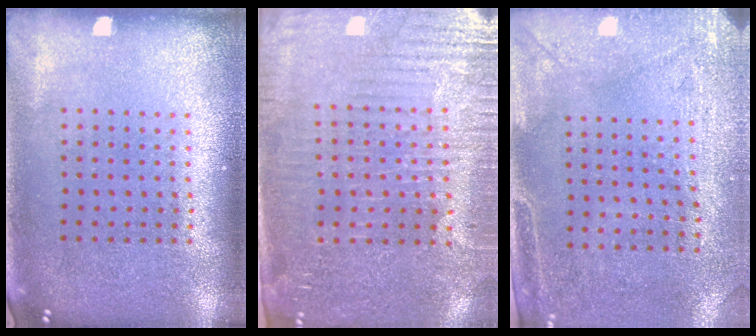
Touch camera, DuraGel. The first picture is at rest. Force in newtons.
{"total": 3.7, "press": 3.5, "slide": 1.2}
{"total": 3.0, "press": 2.4, "slide": 1.8}